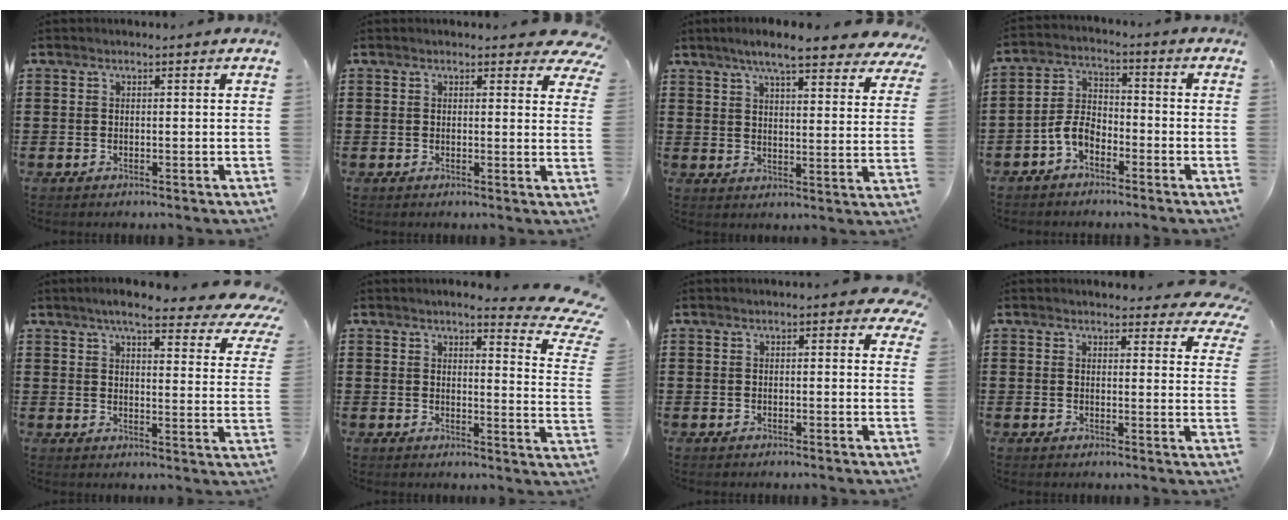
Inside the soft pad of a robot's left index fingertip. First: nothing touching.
{"total": 2.6, "force": [2.2, 0.7, 1.0], "torque": [-0.011, -0.007, 0.038]}
{"total": 7.8, "force": [6.6, 0.5, 4.2], "torque": [-0.085, -0.024, 0.112]}
{"total": 5.0, "force": [-3.2, 2.6, 2.7], "torque": [-0.078, 0.004, -0.071]}
{"total": 7.2, "force": [5.9, 1.0, 4.0], "torque": [-0.082, -0.025, 0.098]}
{"total": 5.1, "force": [4.0, 0.6, 3.0], "torque": [-0.050, -0.023, 0.064]}
{"total": 1.2, "force": [0.6, 0.5, 1.0], "torque": [-0.014, 0.002, 0.008]}
{"total": 3.5, "force": [3.2, 1.1, 0.7], "torque": [-0.010, -0.014, 0.056]}